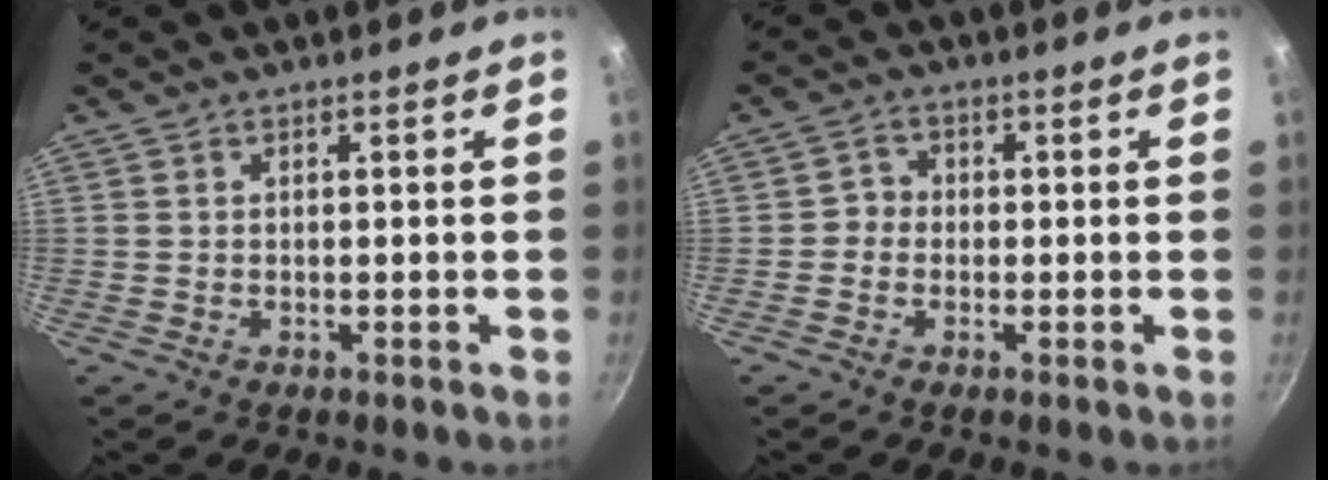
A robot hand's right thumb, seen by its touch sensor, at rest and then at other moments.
{"total": 2.5, "force": [-0.7, 2.3, 0.7], "torque": [0.006, 0.011, -0.021]}